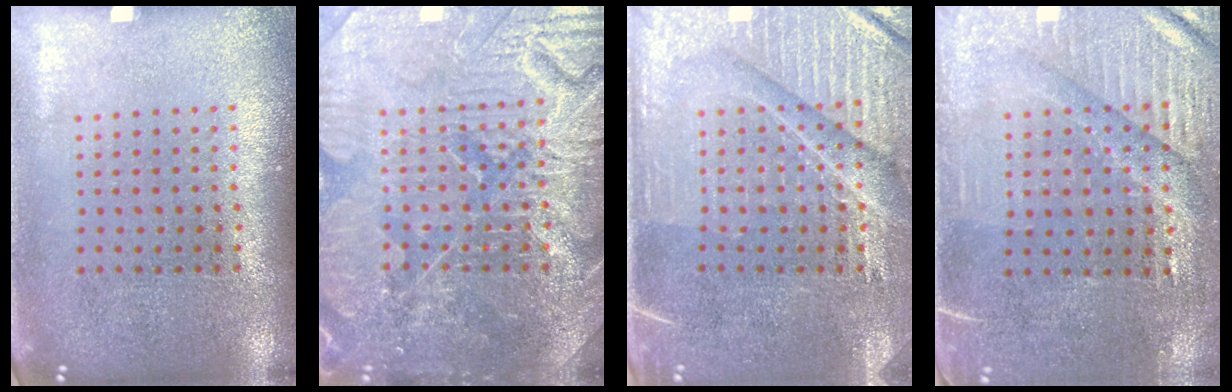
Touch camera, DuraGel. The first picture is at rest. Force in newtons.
{"total": 5.0, "press": 4.9, "slide": 0.7}
{"total": 4.6, "press": 4.3, "slide": 1.8}
{"total": 3.5, "press": 3.2, "slide": 1.5}